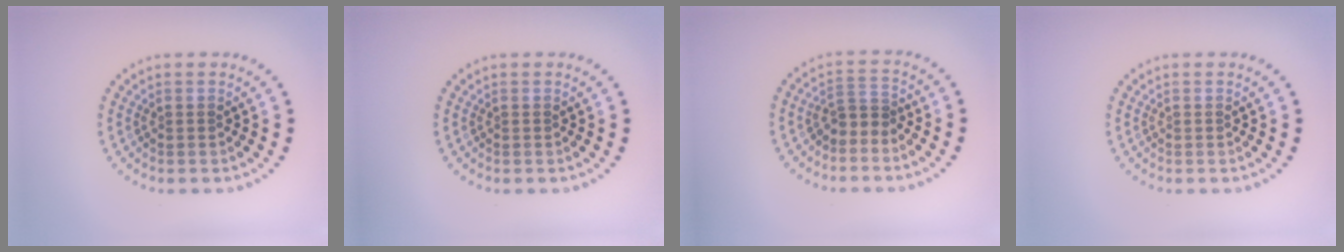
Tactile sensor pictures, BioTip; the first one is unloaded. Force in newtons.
{"total": 0.0}
{"total": 1.7, "press": 1.1, "slide": 1.3}
{"total": 0.0}